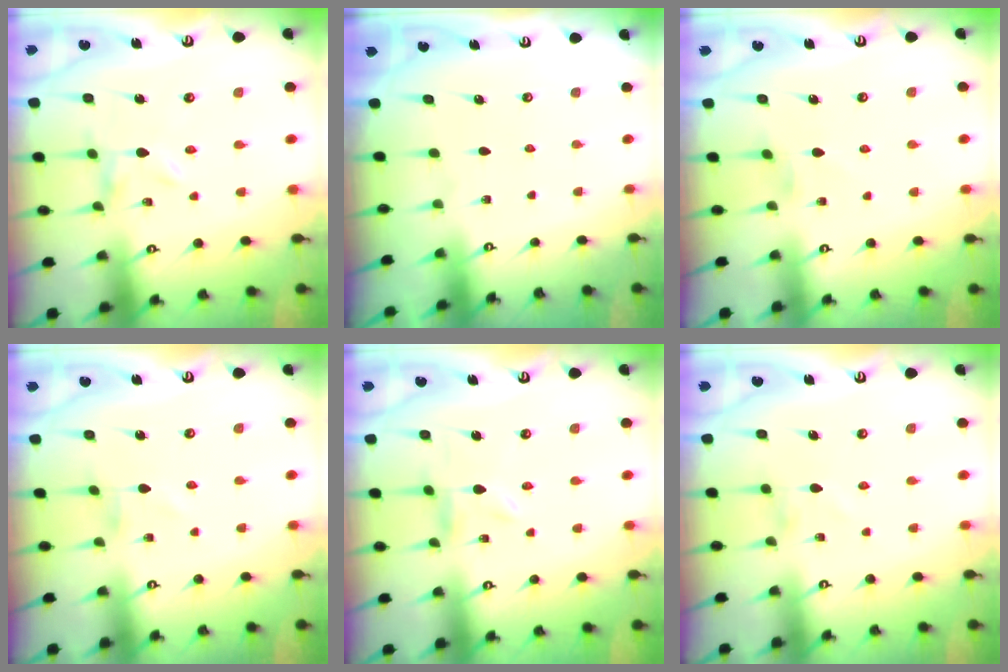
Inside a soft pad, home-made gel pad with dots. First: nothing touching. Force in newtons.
{"total": 0.0}
{"total": 1.3, "press": 1.2, "slide": 0.4}
{"total": 0.0}
{"total": 0.7, "press": 0.6, "slide": 0.3}
{"total": 0.0}